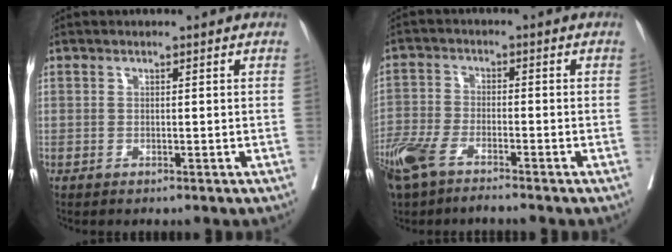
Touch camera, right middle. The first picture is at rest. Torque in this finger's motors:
{"motor_torque": [1.12, -1.02, 0.57, 0.21]}